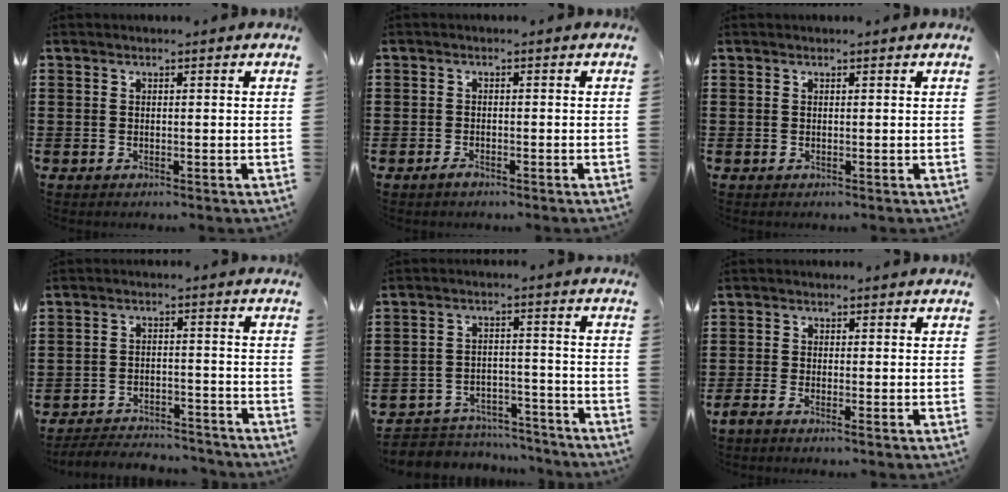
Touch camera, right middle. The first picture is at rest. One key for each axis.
{"total": 1.3, "fx": -1.0, "fy": 0.6, "fz": 0.4, "tx": -0.010, "ty": -0.002, "tz": -0.021}
{"total": 0.0}
{"total": 4.4, "fx": -4.4, "fy": 0.6, "fz": 0.4, "tx": -0.016, "ty": 0.002, "tz": -0.093}
{"total": 5.2, "fx": -5.1, "fy": 1.2, "fz": 0.1, "tx": -0.004, "ty": 0.014, "tz": -0.105}
{"total": 1.4, "fx": -0.9, "fy": 0.0, "fz": 1.0, "tx": -0.026, "ty": -0.007, "tz": -0.018}